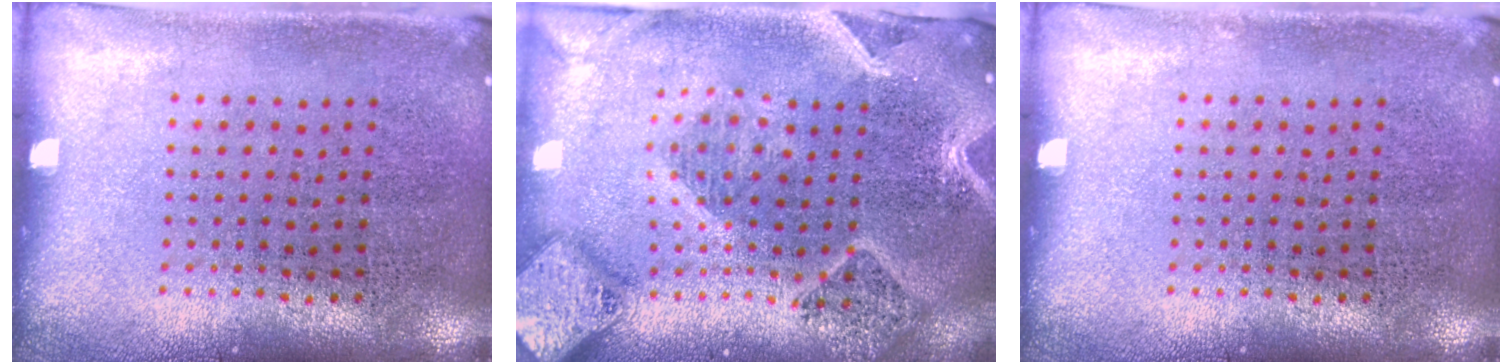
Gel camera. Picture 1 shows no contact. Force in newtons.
{"total": 3.2, "press": 2.7, "slide": 1.6}
{"total": 0.0}